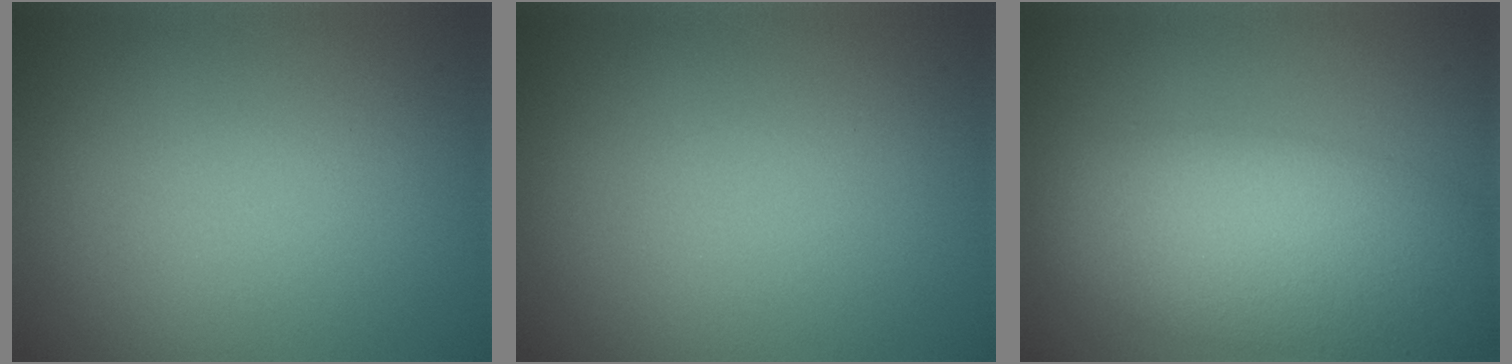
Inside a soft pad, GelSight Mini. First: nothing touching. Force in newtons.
{"total": 0.0}
{"total": 8.2, "press": 8.2, "slide": 0.5}